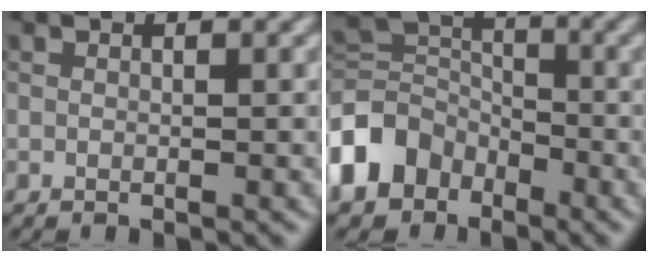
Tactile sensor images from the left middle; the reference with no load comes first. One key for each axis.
{"total": 6.3, "fx": -3.4, "fy": 4.7, "fz": 2.5, "tx": -0.051, "ty": 0.003, "tz": -0.082}